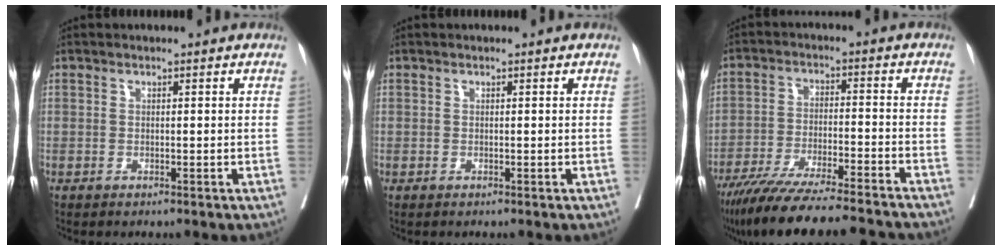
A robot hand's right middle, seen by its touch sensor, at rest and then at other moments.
{"total": 0.0}
{"total": 19.3, "force": [-17.0, 1.1, 9.1], "torque": [-0.143, -0.034, -0.262]}